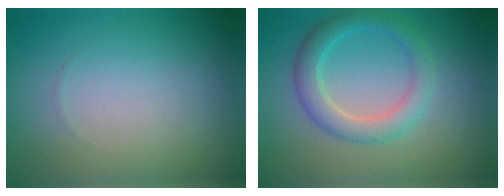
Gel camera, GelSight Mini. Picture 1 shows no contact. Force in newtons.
{"total": 3.6, "press": 3.6, "slide": 0.3}